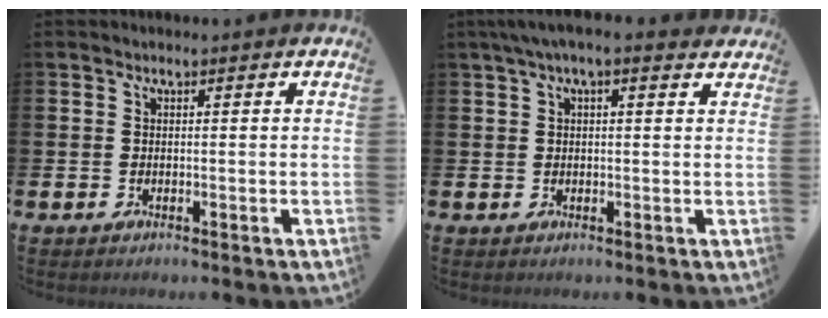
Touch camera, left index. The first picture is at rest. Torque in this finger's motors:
{"motor_torque": [1.15, -1.00, 0.18, 0.21]}